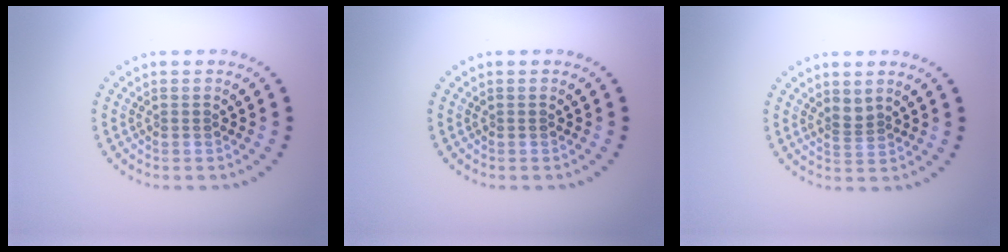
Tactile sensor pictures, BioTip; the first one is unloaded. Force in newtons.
{"total": 0.0}
{"total": 1.1, "press": 0.7, "slide": 0.9}